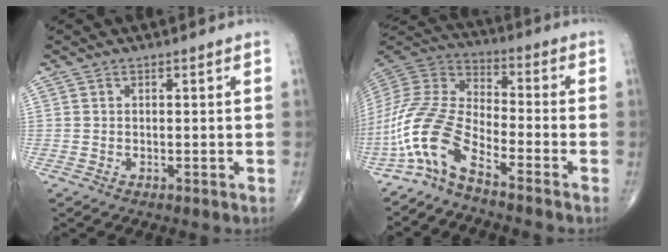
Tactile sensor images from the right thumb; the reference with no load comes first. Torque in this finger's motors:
{"motor_torque": [0.69, 0.83, 1.60, -1.18, 0.24]}